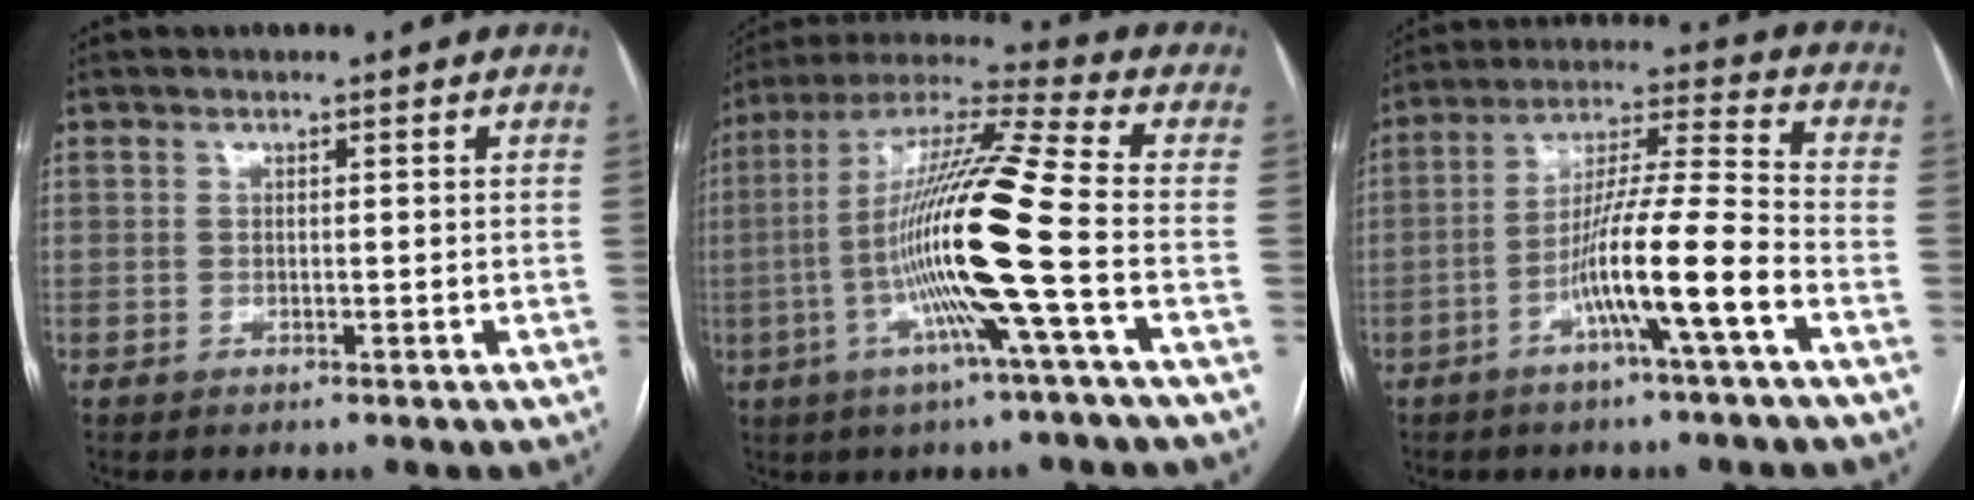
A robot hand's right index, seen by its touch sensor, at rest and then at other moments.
{"total": 17.7, "force": [-4.0, -1.4, 17.2], "torque": [-0.326, -0.004, -0.089]}
{"total": 12.0, "force": [-5.2, -0.7, 10.8], "torque": [-0.198, 0.008, -0.094]}